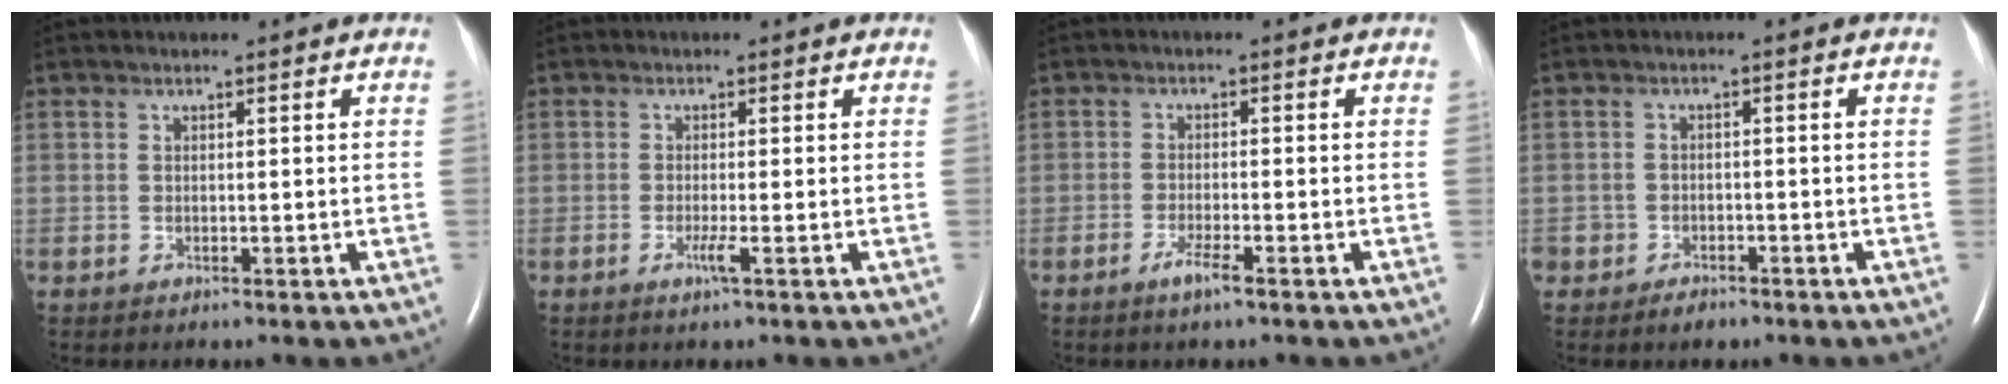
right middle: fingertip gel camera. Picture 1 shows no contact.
{"total": 1.6, "force": [-0.7, -0.3, 1.4], "torque": [-0.031, -0.005, -0.014]}
{"total": 2.6, "force": [-1.7, 0.0, 1.9], "torque": [-0.044, -0.005, -0.033]}
{"total": 3.0, "force": [-2.1, 2.0, 0.6], "torque": [-0.010, 0.005, -0.032]}